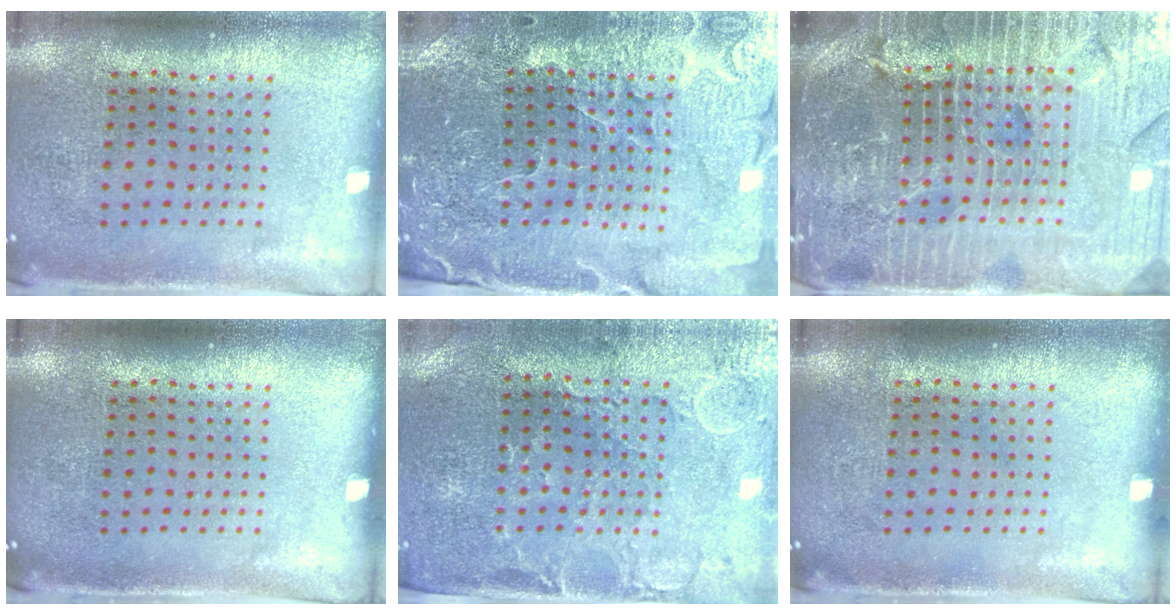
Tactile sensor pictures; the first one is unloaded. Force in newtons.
{"total": 3.5, "press": 3.5, "slide": 0.2}
{"total": 5.9, "press": 5.3, "slide": 2.6}
{"total": 0.0}
{"total": 0.7, "press": 0.5, "slide": 0.4}
{"total": 0.0}